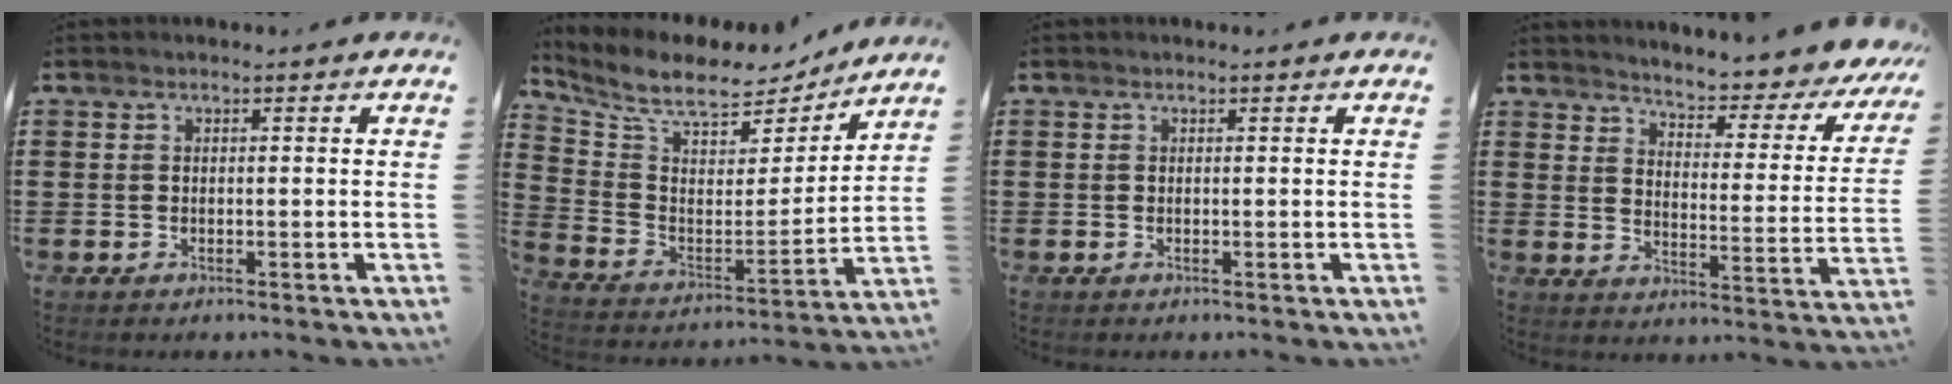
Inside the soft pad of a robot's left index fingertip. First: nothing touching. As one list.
[{"total": 8.6, "force": [7.2, 2.8, 3.7], "torque": [-0.101, -0.047, 0.121]}, {"total": 0.0}, {"total": 4.1, "force": [3.9, -0.5, 1.2], "torque": [-0.039, -0.044, 0.056]}]